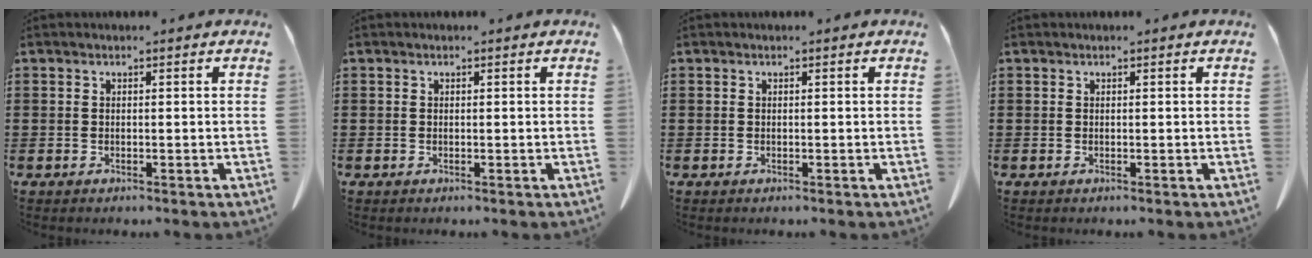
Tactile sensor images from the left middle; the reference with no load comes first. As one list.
[{"total": 0.0}, {"total": 0.0}, {"total": 0.0}]